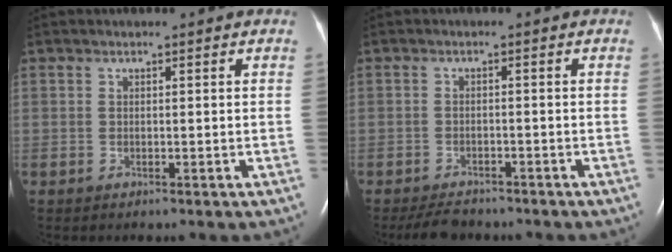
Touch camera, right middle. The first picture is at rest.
{"total": 4.3, "force": [-3.8, 1.4, 1.3], "torque": [-0.025, -0.009, -0.061]}